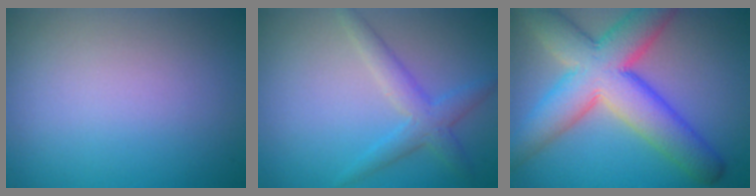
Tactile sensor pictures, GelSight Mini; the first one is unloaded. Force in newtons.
{"total": 3.0, "press": 3.0, "slide": 0.1}
{"total": 10.2, "press": 10.2, "slide": 0.5}